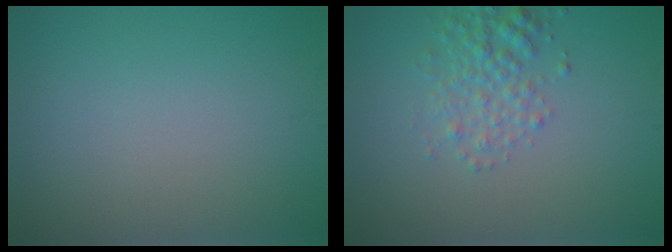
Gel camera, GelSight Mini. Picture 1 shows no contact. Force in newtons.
{"total": 2.9, "press": 2.9, "slide": 0.1}